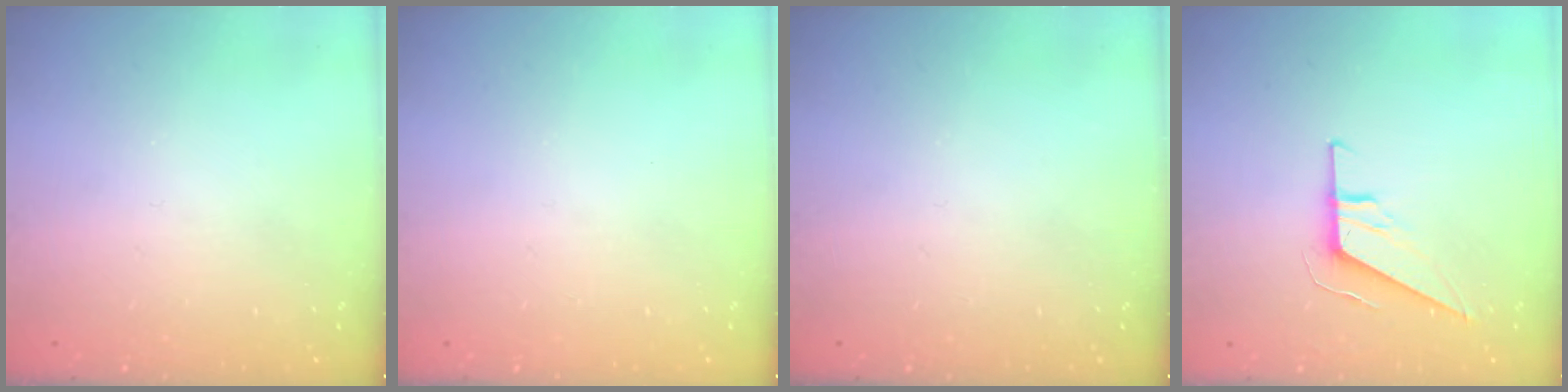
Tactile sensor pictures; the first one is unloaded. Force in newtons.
{"total": 0.0}
{"total": 0.0}
{"total": 9.2, "press": 9.1, "slide": 0.9}